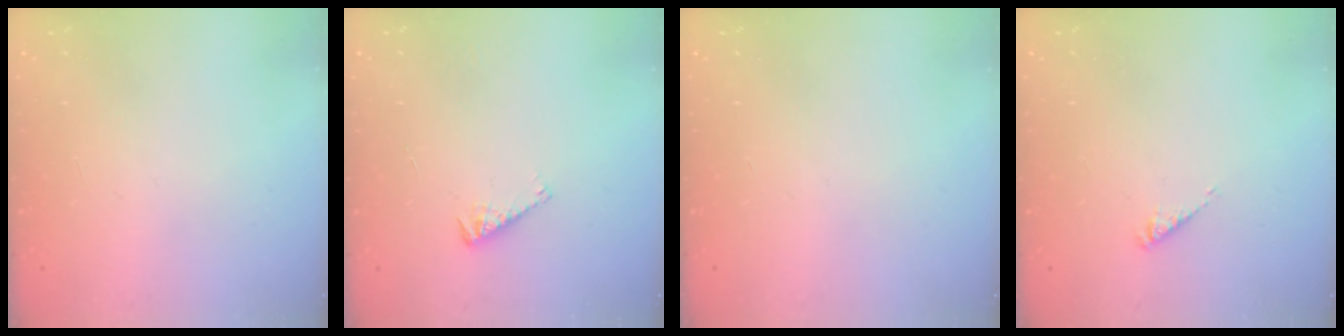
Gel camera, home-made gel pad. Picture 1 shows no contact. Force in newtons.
{"total": 4.4, "press": 4.4, "slide": 0.5}
{"total": 0.0}
{"total": 1.1, "press": 1.0, "slide": 0.3}